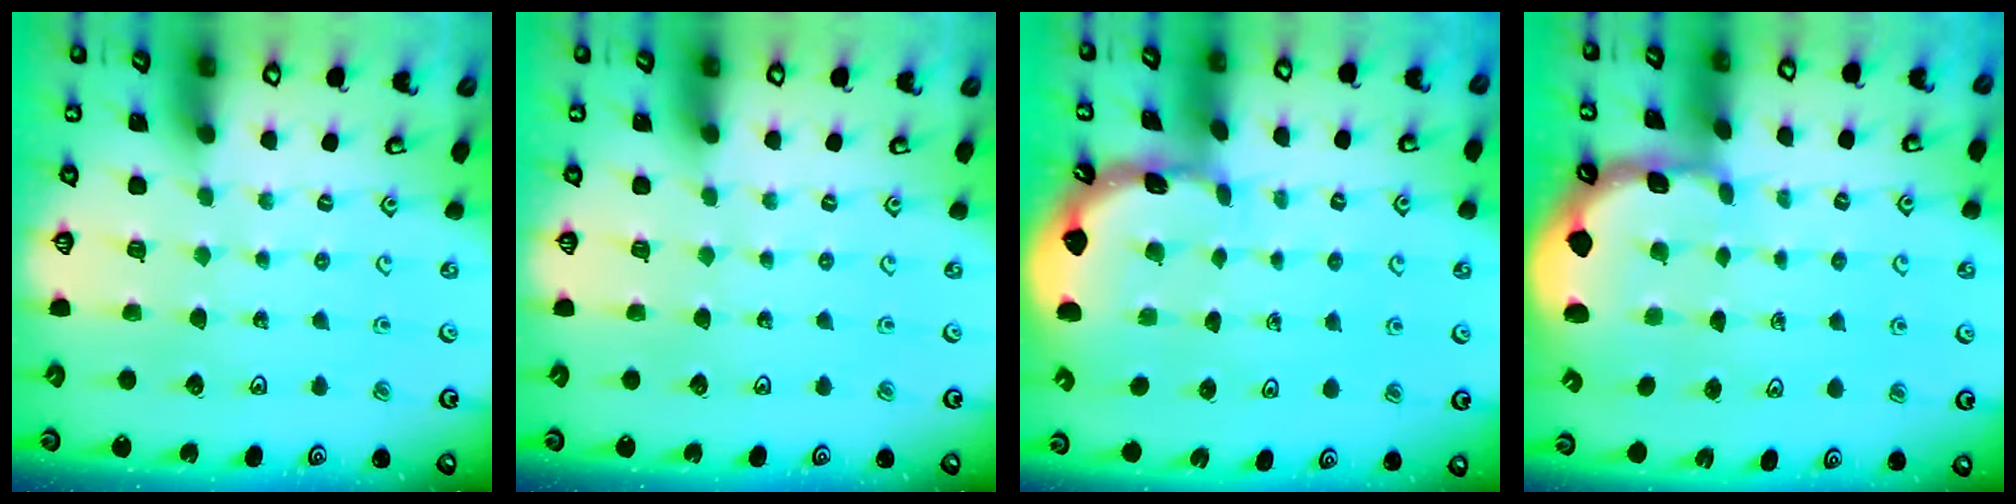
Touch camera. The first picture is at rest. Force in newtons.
{"total": 0.0}
{"total": 1.7, "press": 1.6, "slide": 0.1}
{"total": 1.7, "press": 1.6, "slide": 0.5}